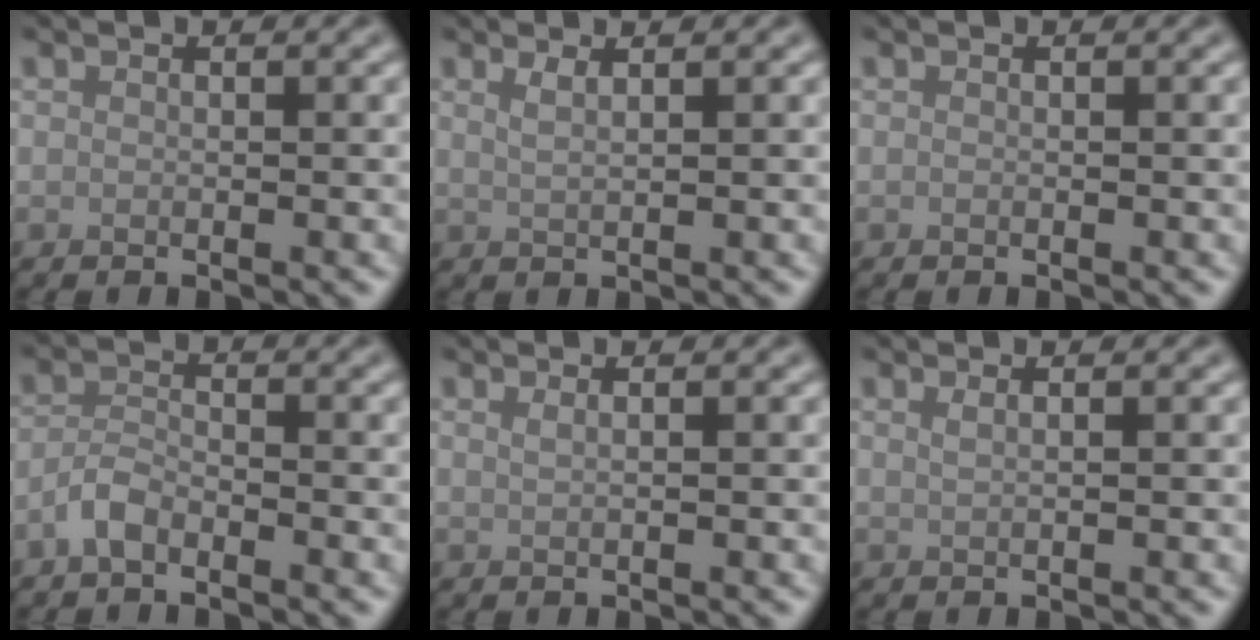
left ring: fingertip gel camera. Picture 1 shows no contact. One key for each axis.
{"total": 1.5, "fx": 0.9, "fy": 0.6, "fz": 1.1, "tx": -0.010, "ty": 0.001, "tz": 0.012}
{"total": 0.0}
{"total": 2.0, "fx": -1.5, "fy": 0.8, "fz": 1.2, "tx": -0.025, "ty": 0.005, "tz": -0.036}
{"total": 1.1, "fx": 0.7, "fy": 0.5, "fz": 0.7, "tx": -0.004, "ty": -0.002, "tz": 0.003}
{"total": 1.2, "fx": 0.7, "fy": 0.6, "fz": 0.8, "tx": -0.005, "ty": -0.001, "tz": 0.002}